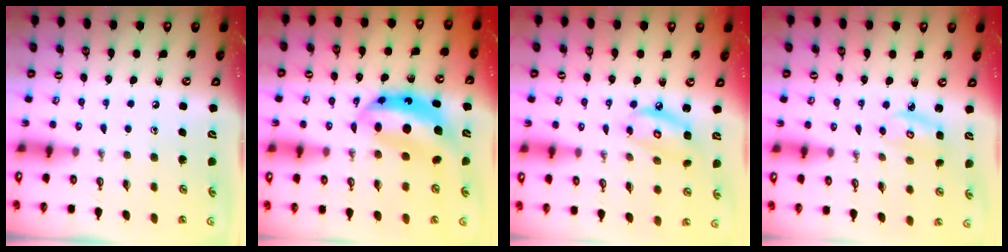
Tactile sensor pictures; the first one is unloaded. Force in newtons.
{"total": 12.4, "press": 12.3, "slide": 1.1}
{"total": 7.7, "press": 7.7, "slide": 0.6}
{"total": 3.8, "press": 3.8, "slide": 0.2}